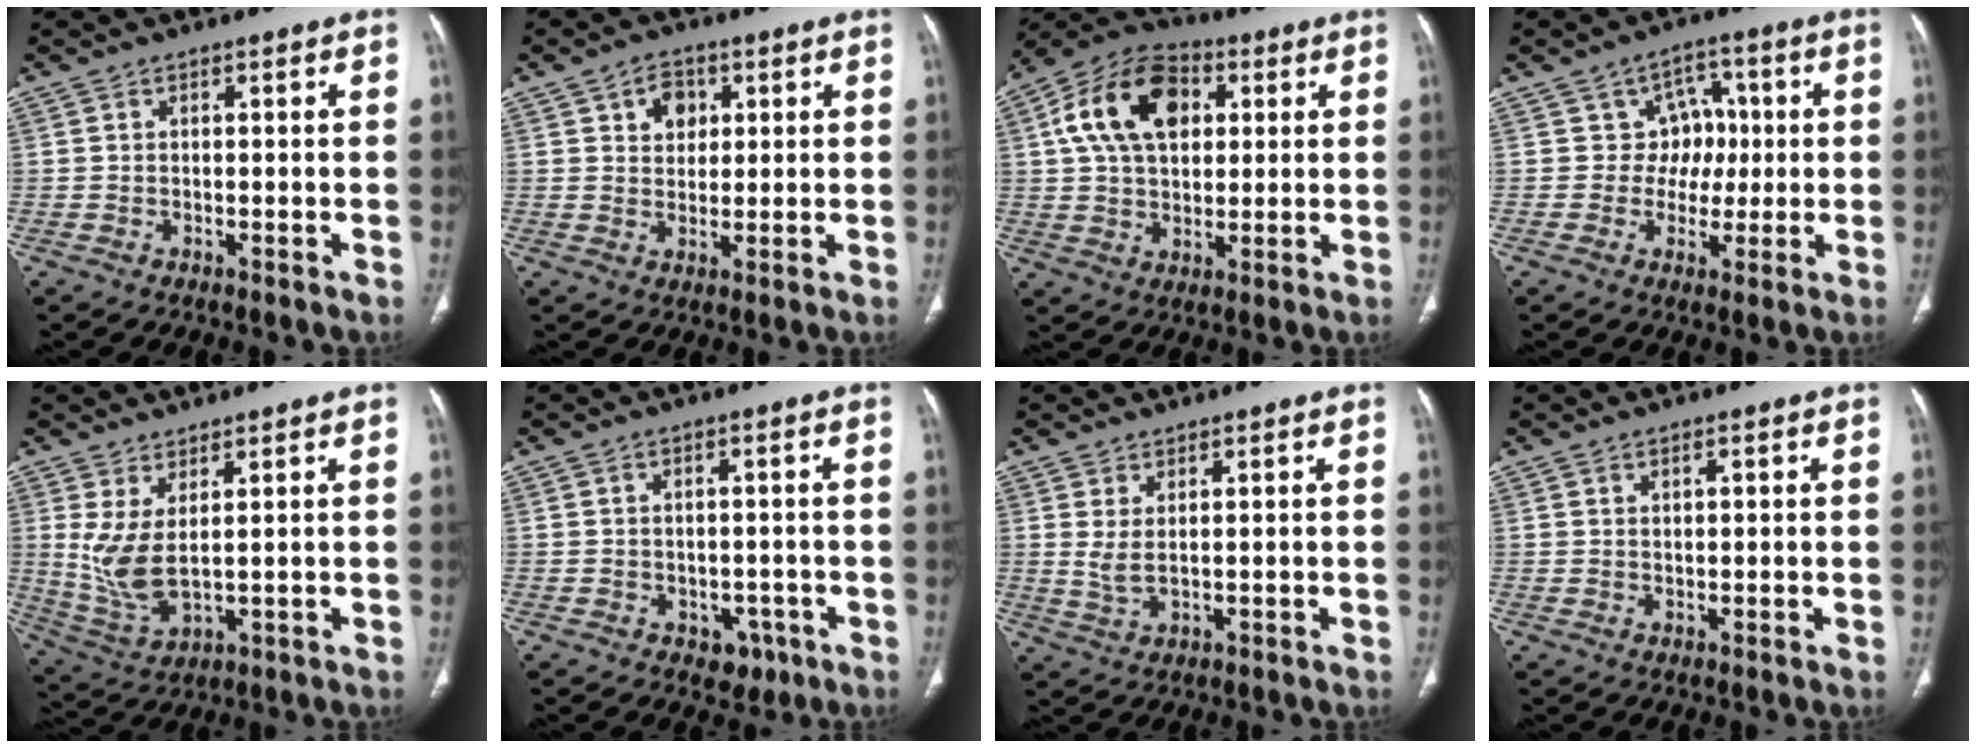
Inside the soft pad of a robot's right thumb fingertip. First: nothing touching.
{"total": 5.2, "force": [2.0, 3.9, 2.8], "torque": [-0.018, -0.006, 0.031]}
{"total": 16.6, "force": [4.4, 11.1, 11.5], "torque": [-0.185, 0.012, 0.070]}
{"total": 6.4, "force": [0.5, 5.9, 2.3], "torque": [0.021, 0.012, -0.001]}
{"total": 7.9, "force": [2.0, 2.9, 7.1], "torque": [-0.163, -0.026, 0.057]}
{"total": 4.1, "force": [-1.8, 3.1, 2.0], "torque": [-0.006, 0.010, -0.014]}
{"total": 3.2, "force": [1.1, 1.0, 2.9], "torque": [-0.065, -0.010, 0.032]}
{"total": 0.9, "force": [0.5, 0.4, 0.7], "torque": [-0.013, -0.003, 0.010]}